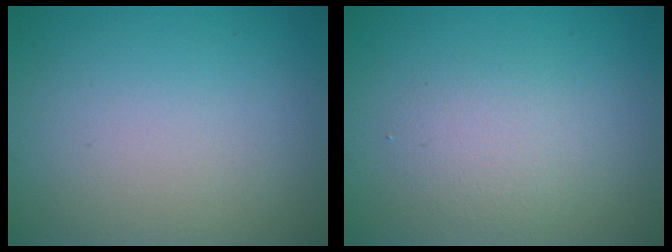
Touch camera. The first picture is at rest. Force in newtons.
{"total": 2.2, "press": 2.2, "slide": 0.1}